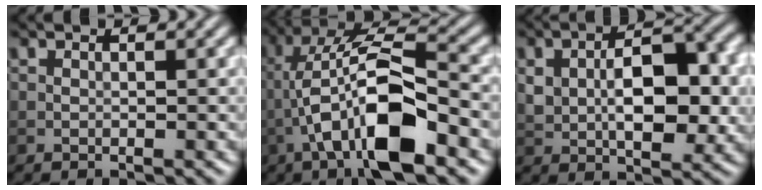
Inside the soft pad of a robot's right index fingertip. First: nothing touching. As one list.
[{"total": 10.2, "force": [-3.4, 3.2, 9.1], "torque": [-0.180, 0.017, -0.063]}, {"total": 8.5, "force": [0.4, 4.9, 6.9], "torque": [-0.117, 0.001, 0.006]}]